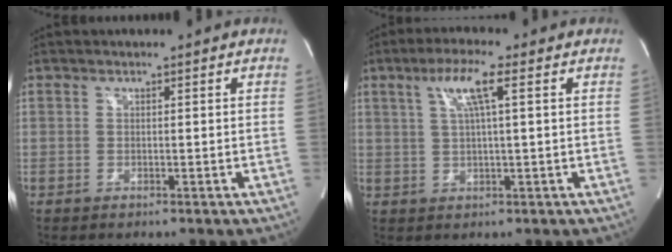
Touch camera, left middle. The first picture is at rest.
{"total": 5.9, "force": [2.3, 0.1, 5.5], "torque": [-0.106, 0.008, 0.044]}